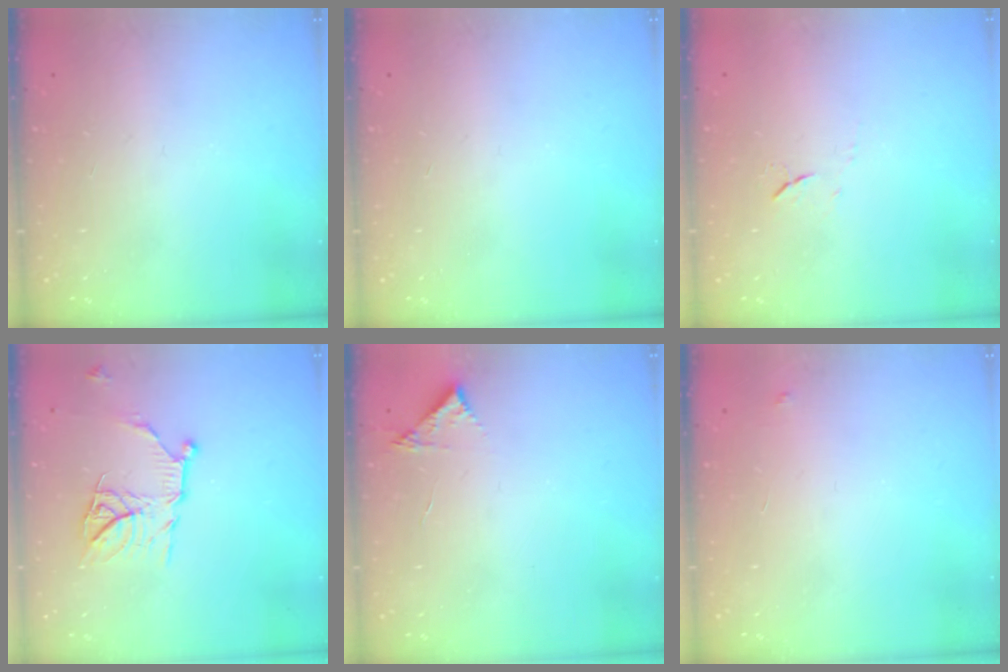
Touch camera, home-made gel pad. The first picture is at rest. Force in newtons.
{"total": 0.0}
{"total": 4.6, "press": 4.6, "slide": 0.7}
{"total": 11.9, "press": 11.9, "slide": 0.1}
{"total": 3.6, "press": 3.6, "slide": 0.1}
{"total": 4.0, "press": 4.0, "slide": 0.2}